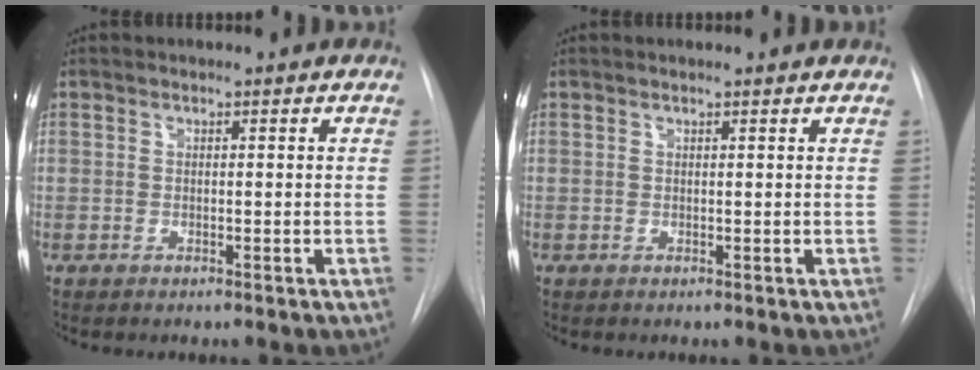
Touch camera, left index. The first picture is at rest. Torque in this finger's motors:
{"motor_torque": [0.06, -0.11, -0.11, 0.00]}